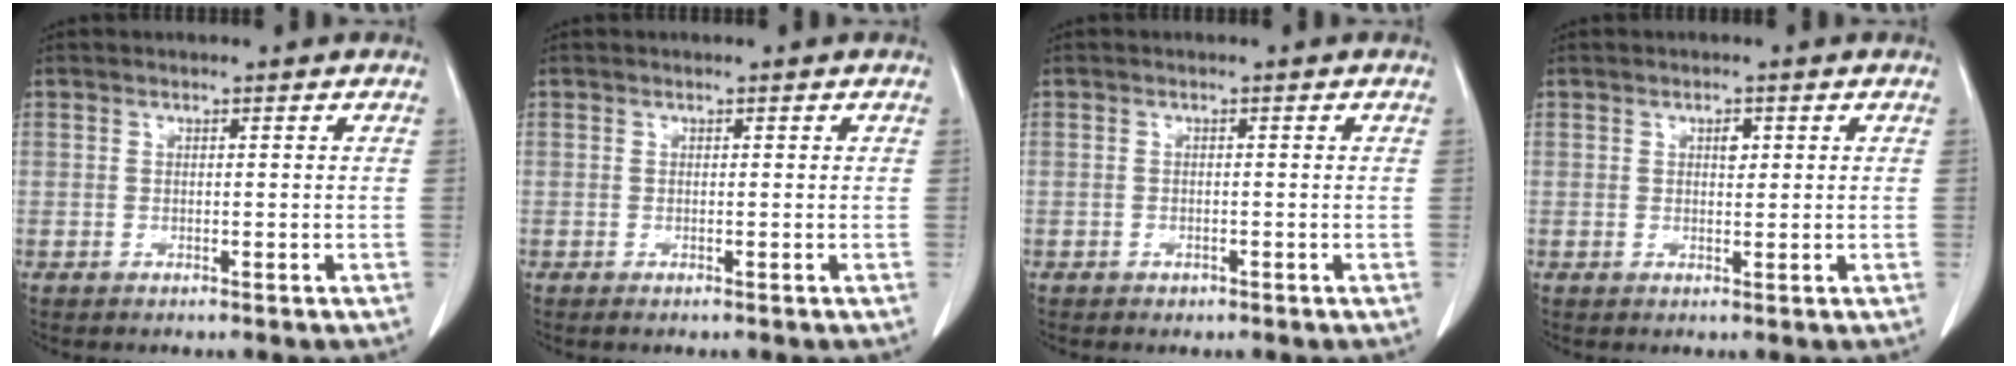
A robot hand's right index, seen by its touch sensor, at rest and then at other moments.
{"total": 0.0}
{"total": 0.8, "force": [-0.5, 0.5, 0.2], "torque": [-0.008, 0.001, -0.006]}
{"total": 1.5, "force": [0.5, 0.8, 1.2], "torque": [-0.017, 0.000, 0.008]}